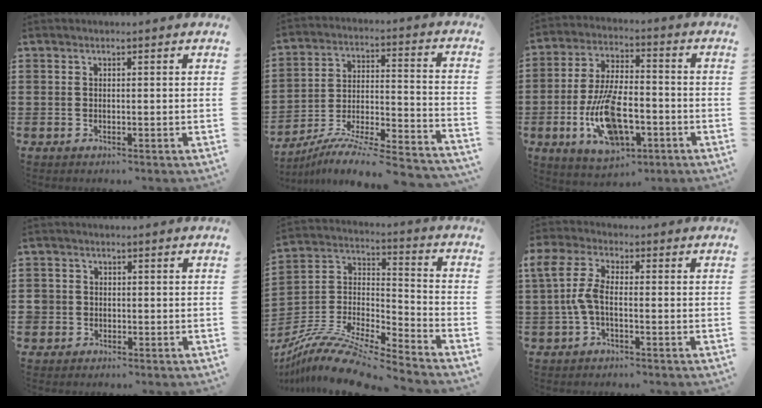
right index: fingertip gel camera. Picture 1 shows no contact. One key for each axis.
{"total": 7.5, "fx": -6.8, "fy": 0.2, "fz": 3.2, "tx": -0.054, "ty": -0.006, "tz": -0.140}
{"total": 12.4, "fx": -4.4, "fy": 5.5, "fz": 10.1, "tx": -0.212, "ty": 0.002, "tz": -0.078}
{"total": 1.9, "fx": -0.4, "fy": 1.8, "fz": 0.2, "tx": -0.012, "ty": 0.006, "tz": -0.013}
{"total": 11.8, "fx": -10.3, "fy": 2.0, "fz": 5.3, "tx": -0.107, "ty": 0.023, "tz": -0.205}
{"total": 6.1, "fx": -0.5, "fy": 2.9, "fz": 5.3, "tx": -0.141, "ty": -0.003, "tz": -0.021}